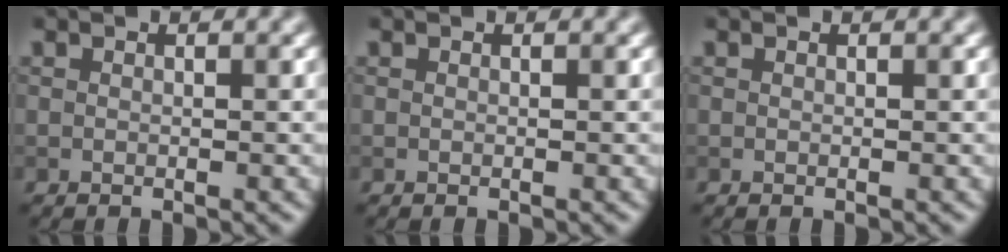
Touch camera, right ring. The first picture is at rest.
{"total": 0.0}
{"total": 0.0}